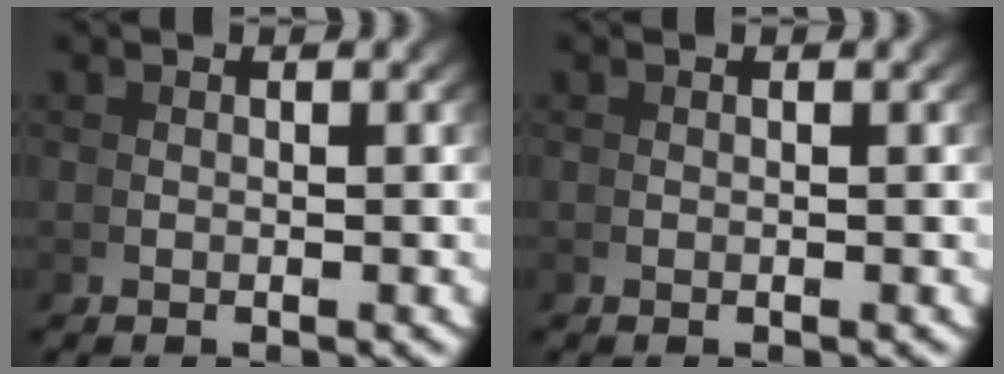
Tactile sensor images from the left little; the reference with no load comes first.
{"total": 0.0}